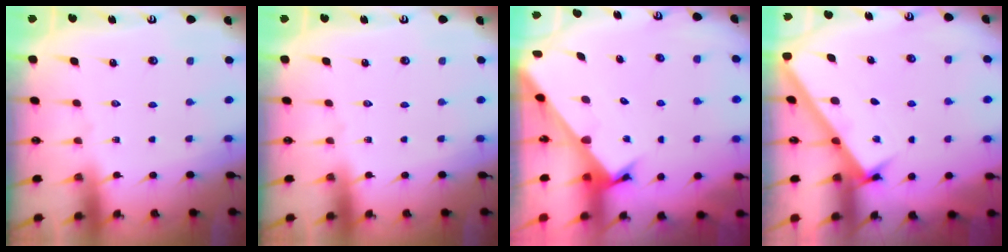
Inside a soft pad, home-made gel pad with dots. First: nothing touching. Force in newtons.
{"total": 0.0}
{"total": 2.7, "press": 2.6, "slide": 0.3}
{"total": 3.0, "press": 3.0, "slide": 0.2}